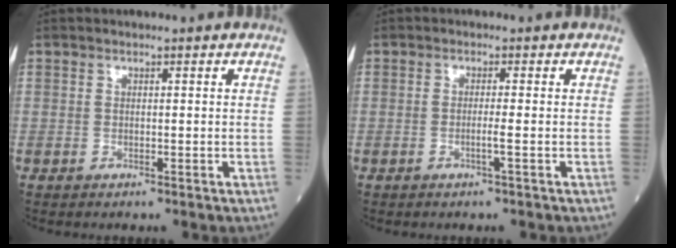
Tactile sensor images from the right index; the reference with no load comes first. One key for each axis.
{"total": 1.4, "fx": -0.5, "fy": -0.5, "fz": 1.2, "tx": -0.021, "ty": 0.000, "tz": -0.013}